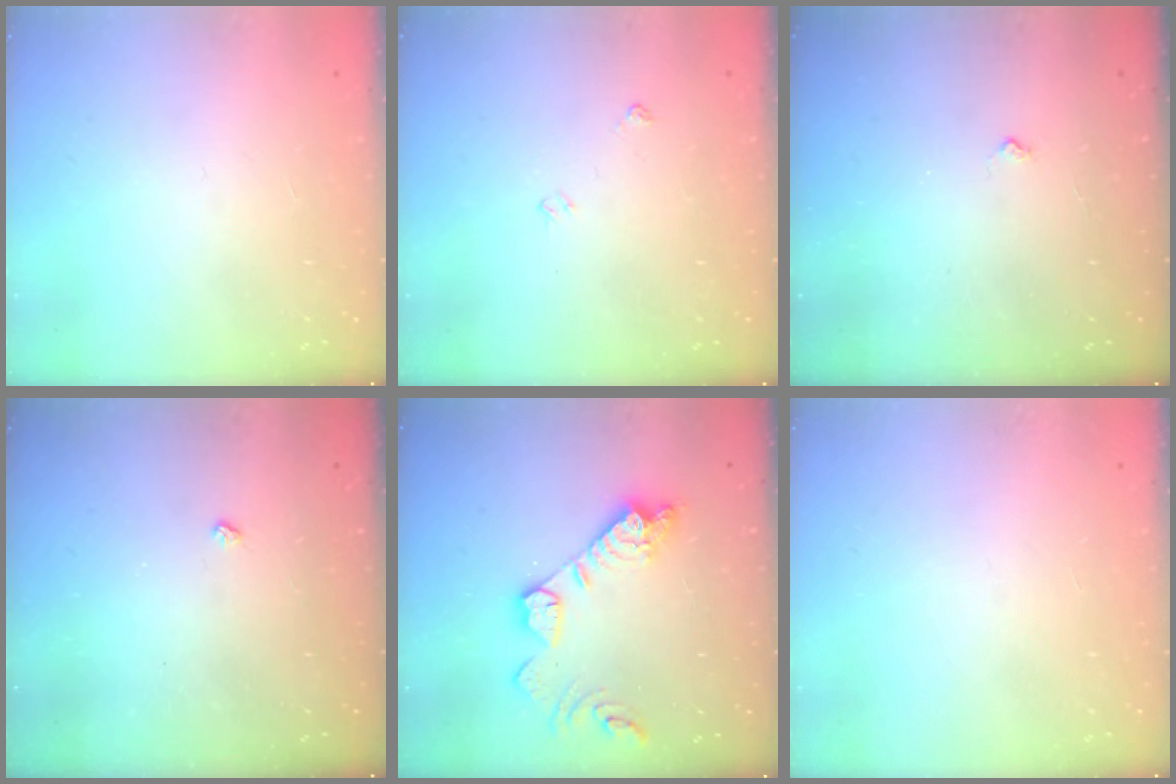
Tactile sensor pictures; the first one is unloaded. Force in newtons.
{"total": 3.7, "press": 3.7, "slide": 0.6}
{"total": 3.2, "press": 3.1, "slide": 0.4}
{"total": 2.1, "press": 2.1, "slide": 0.4}
{"total": 16.9, "press": 16.9, "slide": 1.2}
{"total": 0.0}